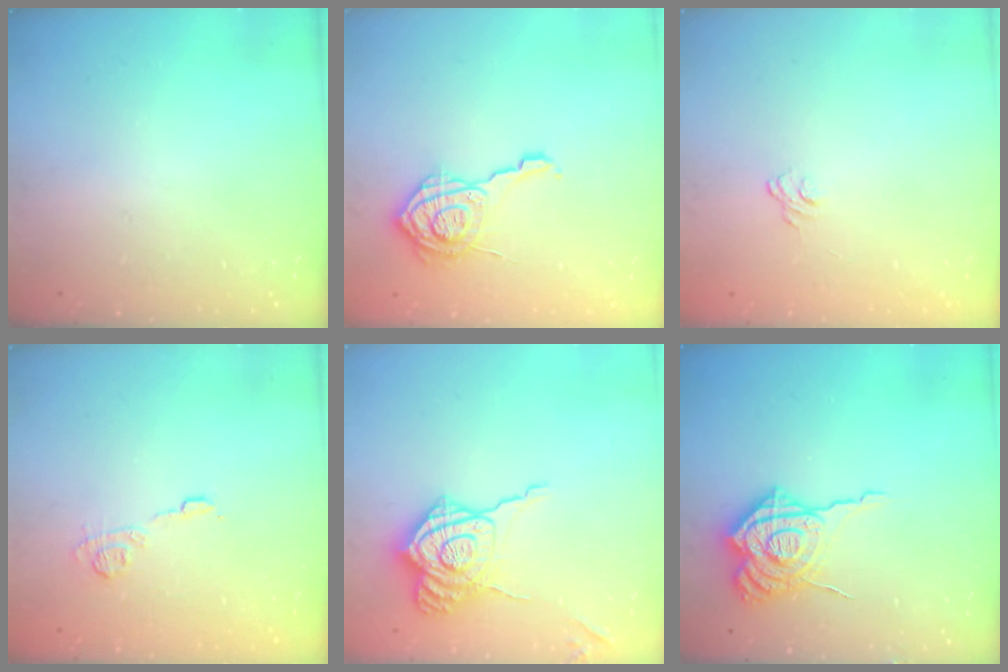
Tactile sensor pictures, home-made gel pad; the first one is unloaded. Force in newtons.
{"total": 11.7, "press": 11.6, "slide": 0.7}
{"total": 3.7, "press": 3.5, "slide": 1.2}
{"total": 7.7, "press": 7.6, "slide": 1.2}
{"total": 16.6, "press": 16.5, "slide": 1.4}
{"total": 16.1, "press": 16.0, "slide": 1.7}